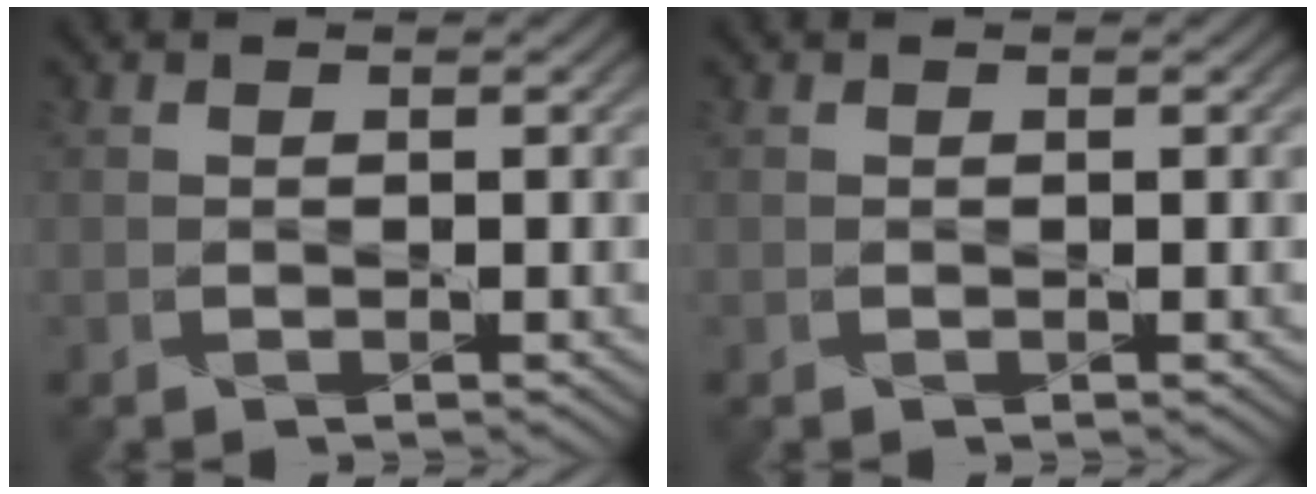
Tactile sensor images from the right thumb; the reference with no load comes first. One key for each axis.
{"total": 0.0}